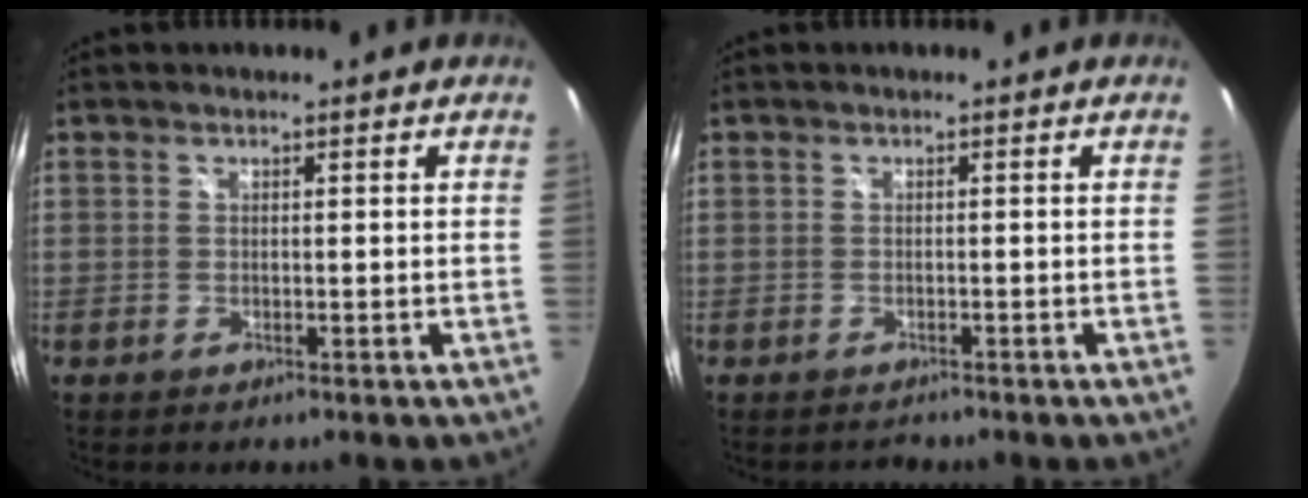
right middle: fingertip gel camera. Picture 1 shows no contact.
{"total": 1.2, "force": [-1.1, 0.3, -0.3], "torque": [0.000, -0.001, -0.017]}